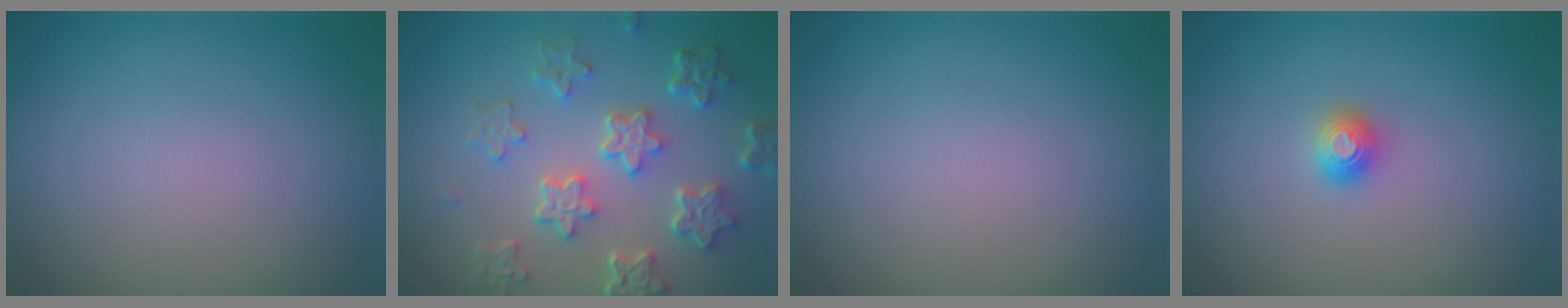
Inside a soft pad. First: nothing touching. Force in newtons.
{"total": 6.2, "press": 4.6, "slide": 4.1}
{"total": 0.0}
{"total": 1.5, "press": 1.5, "slide": 0.2}